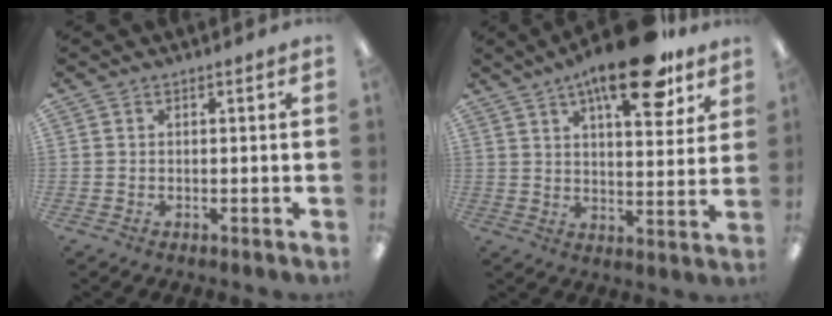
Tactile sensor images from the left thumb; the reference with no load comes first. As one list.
[{"total": 17.0, "force": [10.7, 5.7, 11.8], "torque": [-0.169, -0.049, 0.169]}]